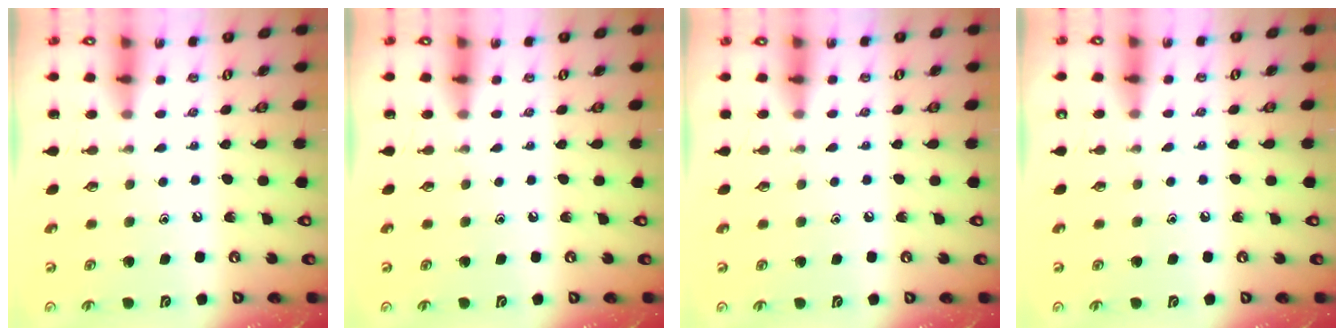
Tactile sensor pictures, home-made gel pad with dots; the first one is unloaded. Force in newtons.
{"total": 0.0}
{"total": 2.6, "press": 2.6, "slide": 0.4}
{"total": 3.5, "press": 3.4, "slide": 0.6}